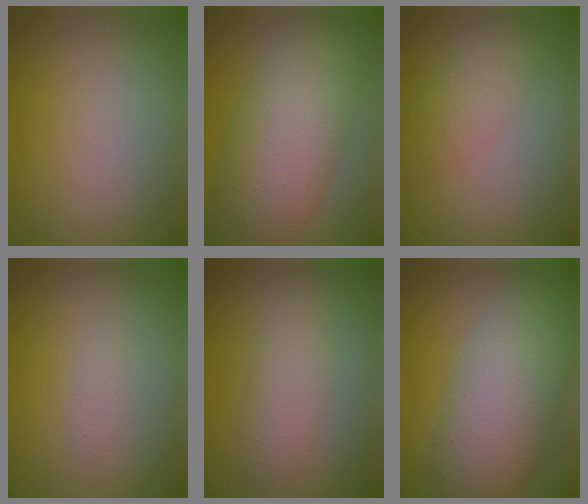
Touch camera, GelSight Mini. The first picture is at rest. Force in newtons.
{"total": 9.4, "press": 9.4, "slide": 0.6}
{"total": 1.9, "press": 1.9, "slide": 0.2}
{"total": 0.8, "press": 0.8, "slide": 0.0}
{"total": 2.7, "press": 2.7, "slide": 0.0}
{"total": 8.8, "press": 8.8, "slide": 0.7}